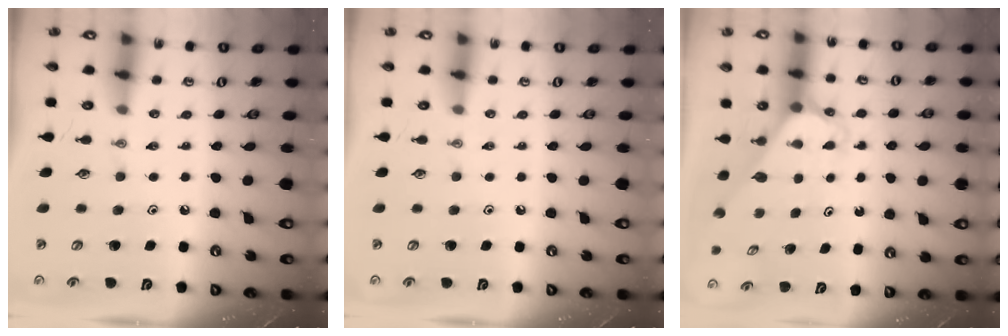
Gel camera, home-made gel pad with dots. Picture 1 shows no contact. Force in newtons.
{"total": 0.0}
{"total": 2.6, "press": 2.6, "slide": 0.2}